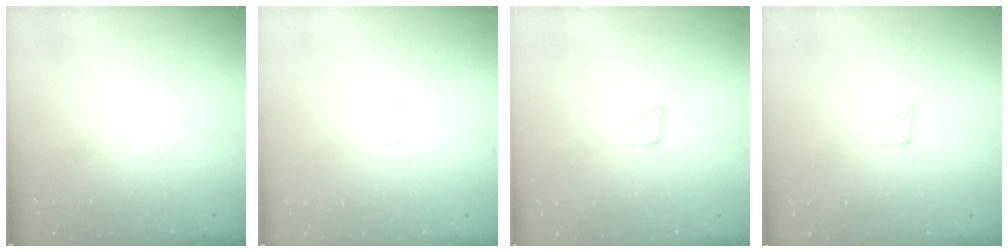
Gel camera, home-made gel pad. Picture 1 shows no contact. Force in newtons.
{"total": 3.6, "press": 3.6, "slide": 0.3}
{"total": 4.8, "press": 4.8, "slide": 0.4}
{"total": 4.0, "press": 3.9, "slide": 0.8}